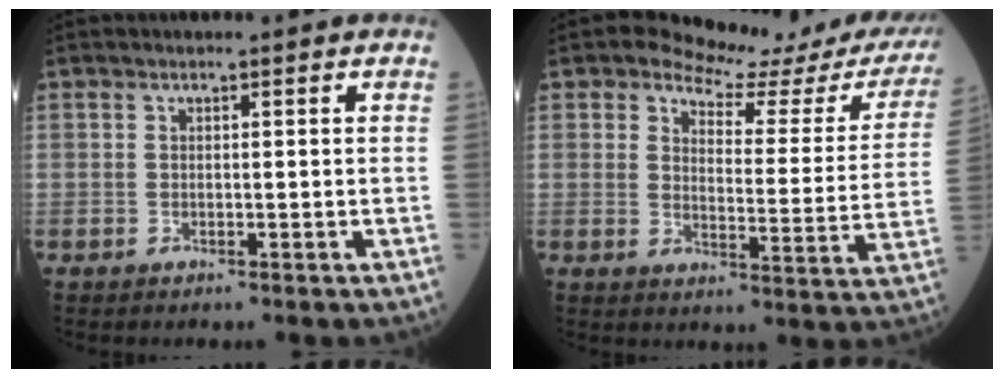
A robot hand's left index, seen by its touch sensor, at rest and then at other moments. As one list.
[{"total": 16.0, "force": [14.6, 4.3, 4.9], "torque": [-0.044, -0.051, 0.152]}]